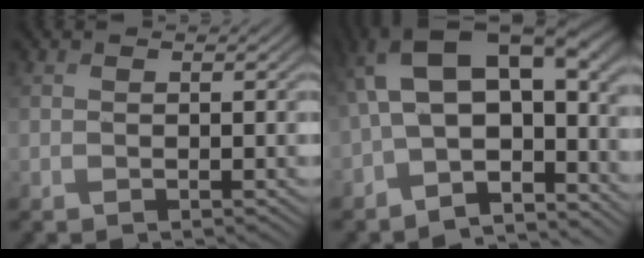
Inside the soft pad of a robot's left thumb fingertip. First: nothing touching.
{"total": 13.0, "force": [-2.4, 7.2, 10.5], "torque": [-0.182, 0.000, -0.044]}